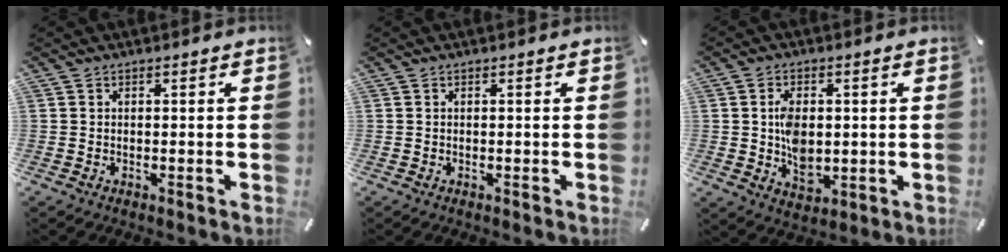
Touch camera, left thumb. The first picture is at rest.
{"total": 0.0}
{"total": 8.2, "force": [0.4, 5.8, 5.8], "torque": [-0.092, -0.002, 0.006]}